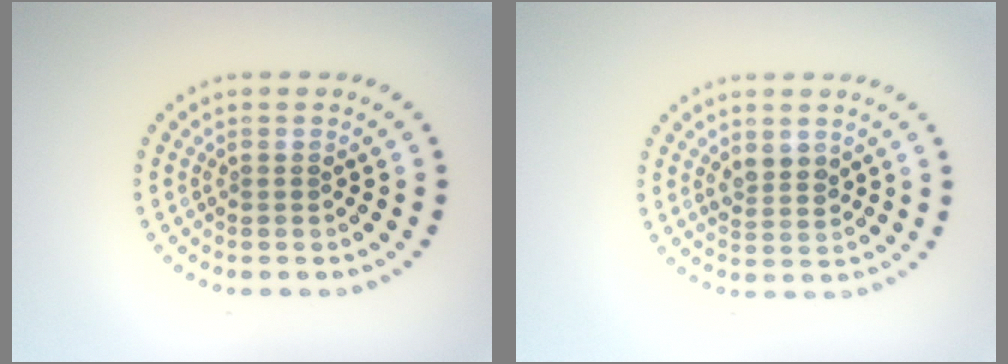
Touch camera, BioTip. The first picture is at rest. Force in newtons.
{"total": 1.9, "press": 1.8, "slide": 0.6}